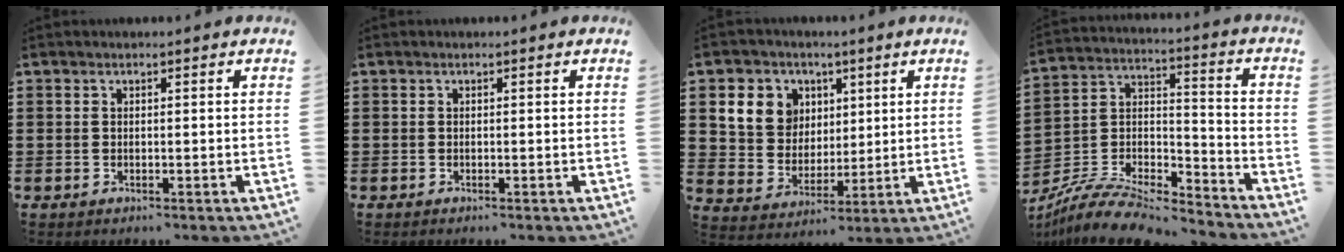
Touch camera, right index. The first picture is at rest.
{"total": 0.0}
{"total": 8.2, "force": [3.5, 7.2, 2.0], "torque": [-0.072, 0.010, 0.069]}
{"total": 9.2, "force": [-8.5, 1.9, 3.0], "torque": [-0.056, 0.016, -0.168]}